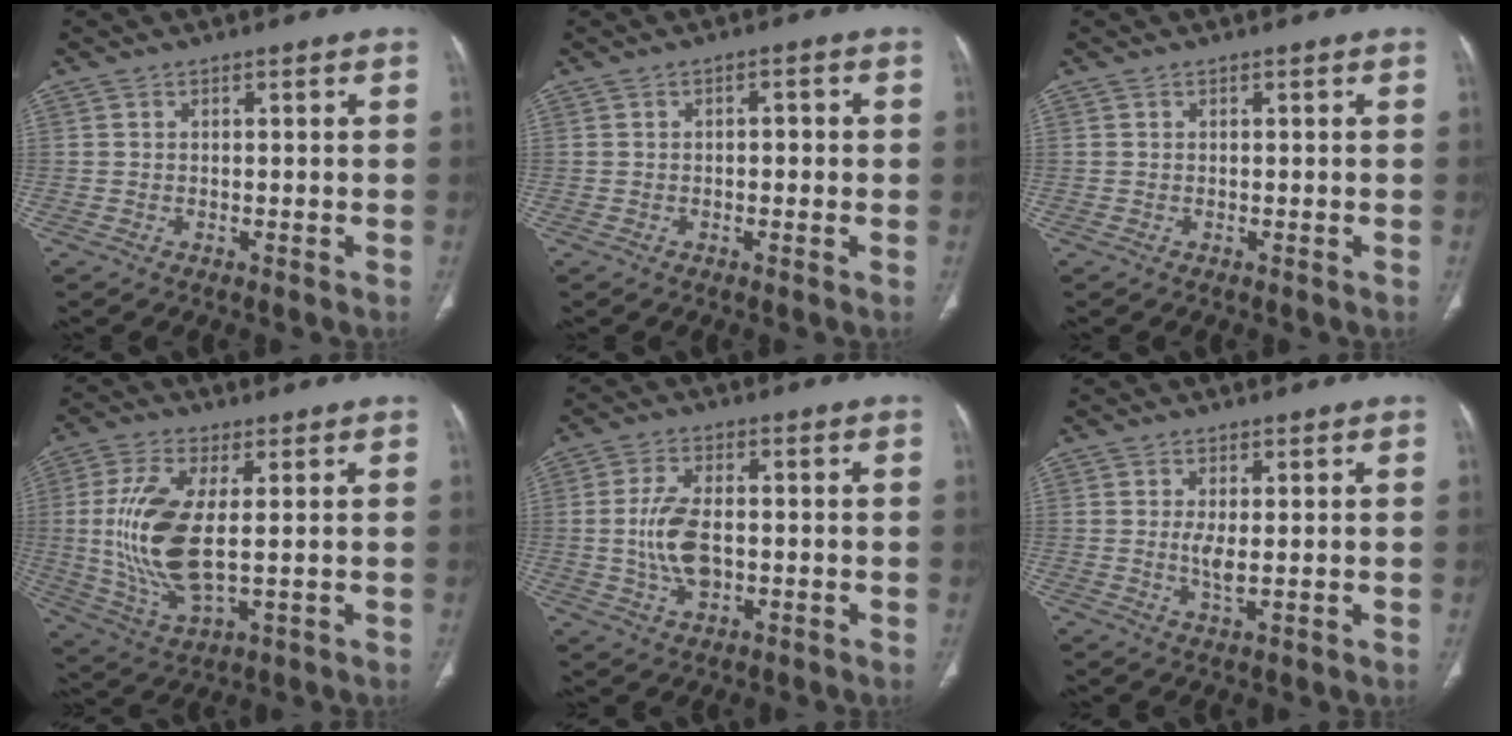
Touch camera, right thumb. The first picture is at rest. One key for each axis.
{"total": 2.2, "fx": 0.0, "fy": 1.2, "fz": 1.9, "tx": -0.020, "ty": 0.006, "tz": -0.004}
{"total": 0.0}
{"total": 15.0, "fx": 0.9, "fy": 6.3, "fz": 13.6, "tx": -0.298, "ty": -0.014, "tz": 0.027}
{"total": 8.6, "fx": -0.5, "fy": 4.8, "fz": 7.2, "tx": -0.145, "ty": 0.002, "tz": -0.007}
{"total": 3.3, "fx": 0.2, "fy": 1.0, "fz": 3.1, "tx": -0.070, "ty": -0.012, "tz": 0.007}